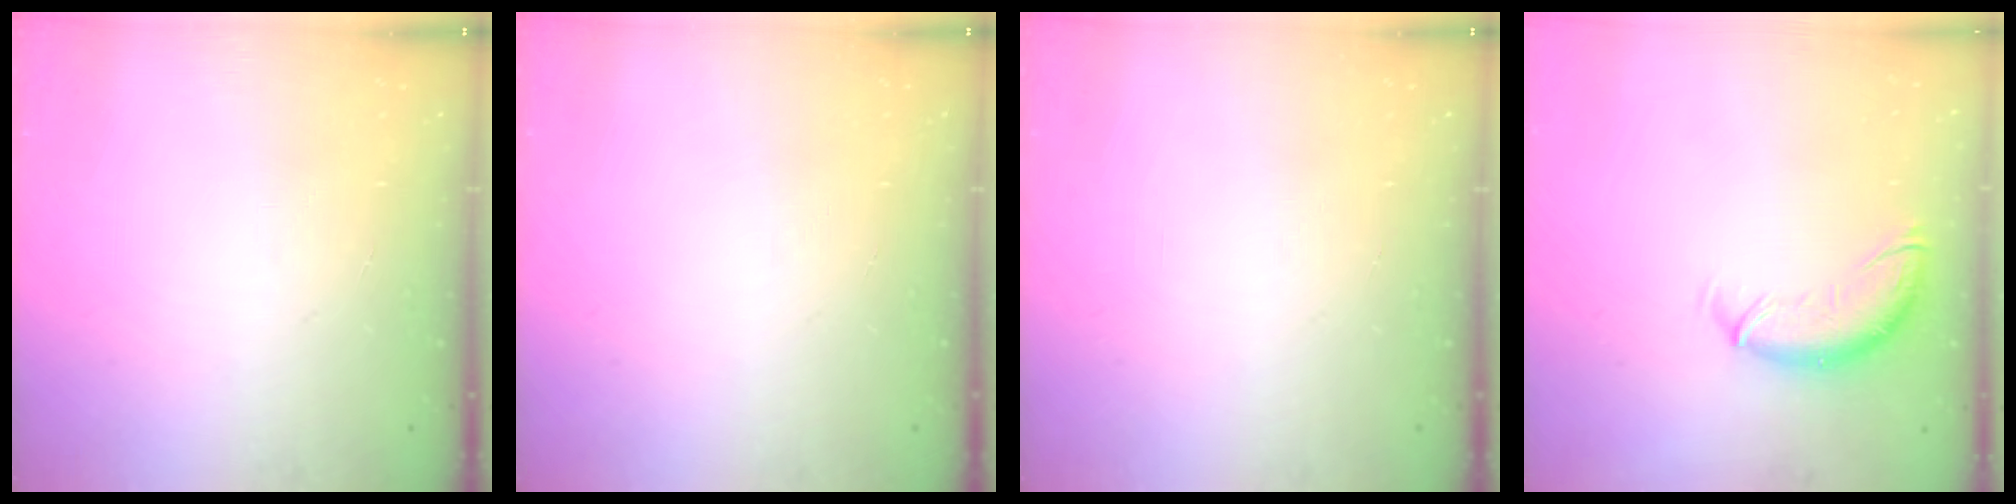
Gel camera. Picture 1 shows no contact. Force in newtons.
{"total": 0.0}
{"total": 0.0}
{"total": 10.7, "press": 10.6, "slide": 1.5}